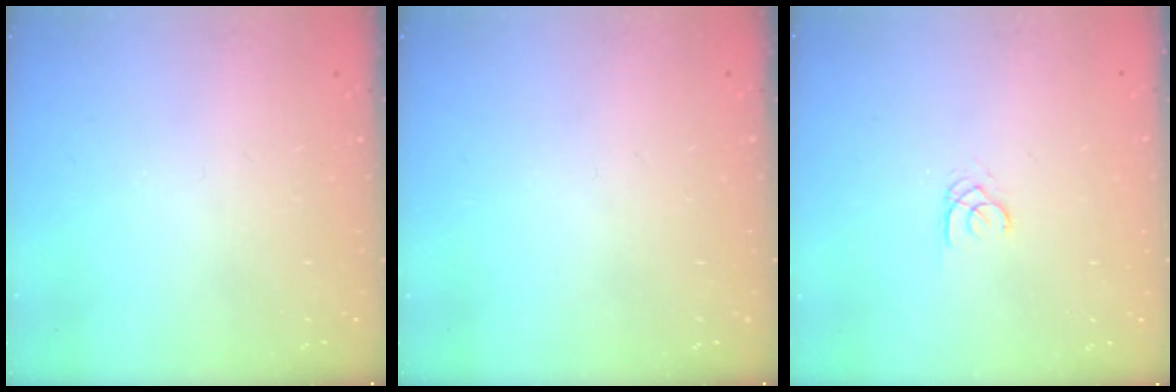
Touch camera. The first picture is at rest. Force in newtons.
{"total": 0.0}
{"total": 1.7, "press": 1.7, "slide": 0.2}